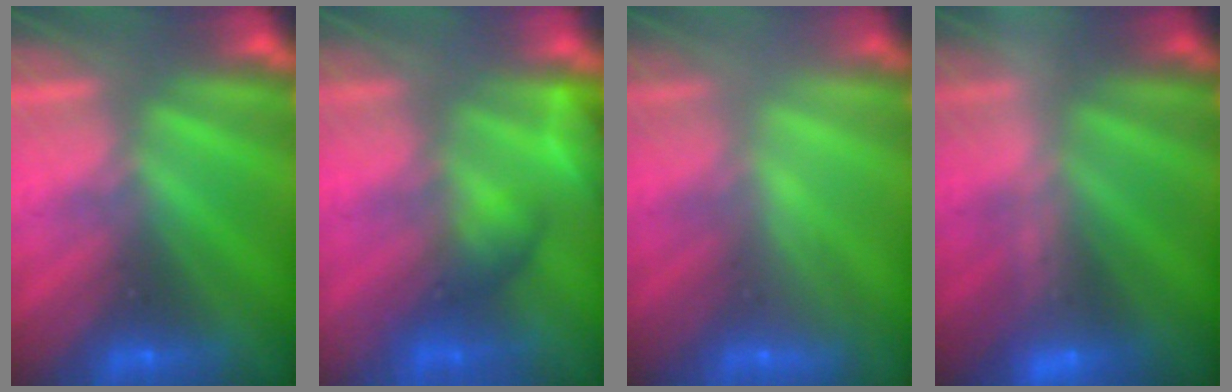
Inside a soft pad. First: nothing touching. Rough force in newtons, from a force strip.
{"total": 4.9}
{"total": 2.2}
{"total": 2.3}